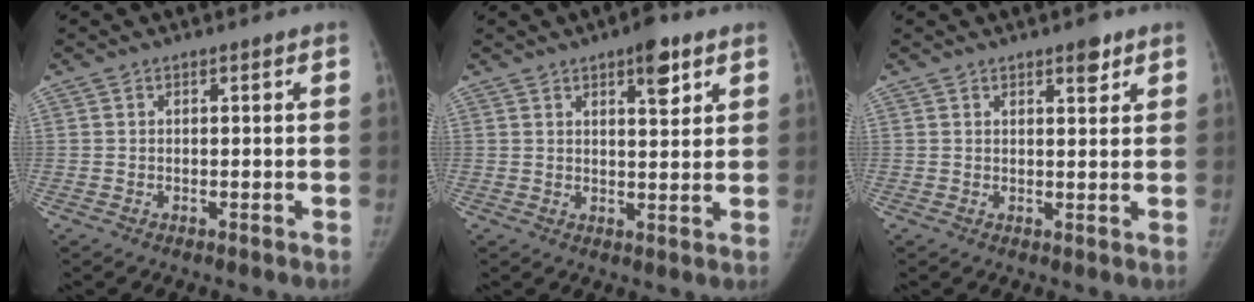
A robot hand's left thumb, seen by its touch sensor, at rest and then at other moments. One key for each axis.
{"total": 6.2, "fx": 3.6, "fy": 2.2, "fz": 4.6, "tx": -0.049, "ty": -0.017, "tz": 0.046}
{"total": 3.1, "fx": 2.1, "fy": 1.2, "fz": 2.0, "tx": -0.014, "ty": -0.011, "tz": 0.028}